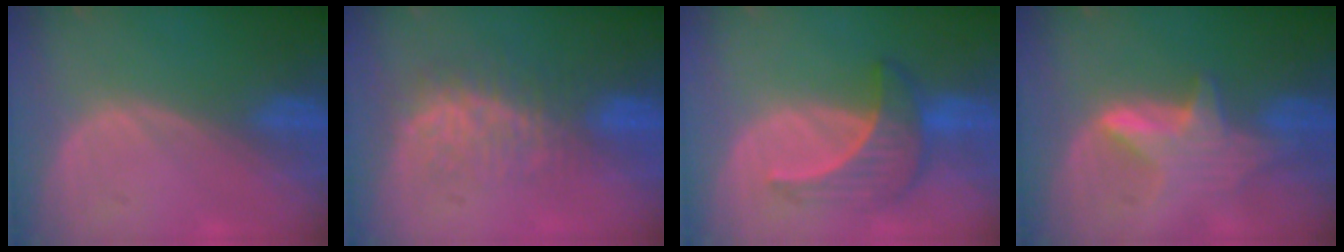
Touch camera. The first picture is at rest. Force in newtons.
{"total": 8.1, "press": 7.2, "slide": 3.7}
{"total": 6.7, "press": 6.4, "slide": 2.0}
{"total": 5.8, "press": 5.7, "slide": 0.7}